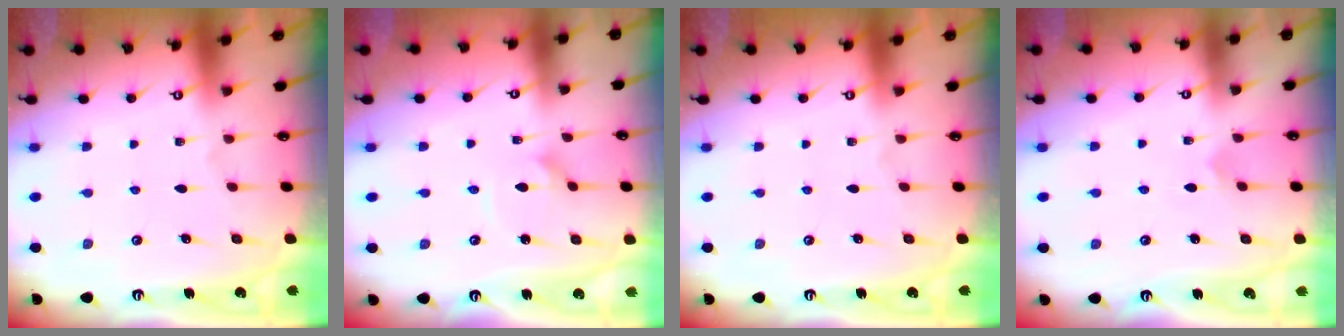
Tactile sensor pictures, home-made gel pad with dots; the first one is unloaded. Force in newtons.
{"total": 1.8, "press": 1.8, "slide": 0.2}
{"total": 0.0}
{"total": 4.1, "press": 4.1, "slide": 0.2}